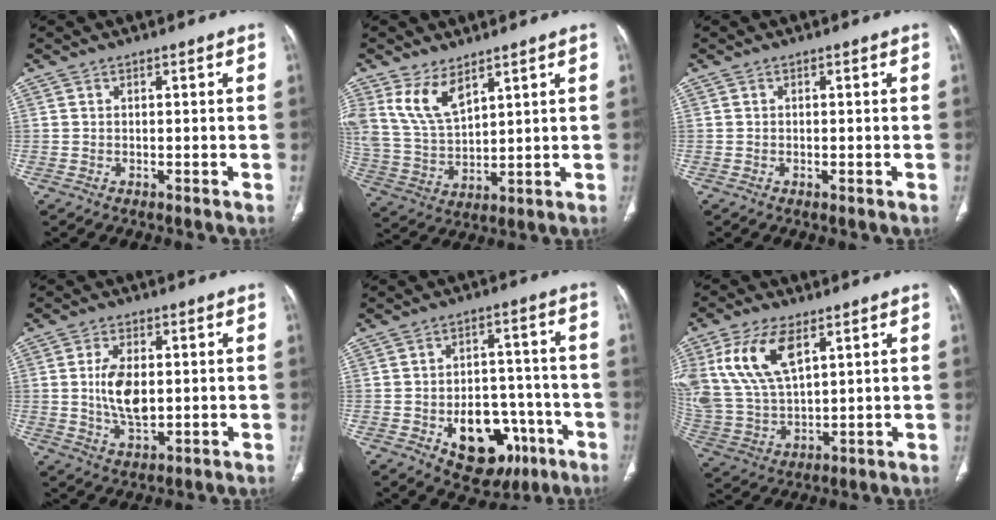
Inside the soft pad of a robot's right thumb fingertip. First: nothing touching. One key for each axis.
{"total": 9.7, "fx": 5.8, "fy": 4.7, "fz": 6.2, "tx": -0.113, "ty": -0.025, "tz": 0.131}
{"total": 0.6, "fx": -0.2, "fy": 0.2, "fz": 0.5, "tx": -0.010, "ty": -0.002, "tz": -0.003}
{"total": 8.4, "fx": 0.5, "fy": 4.5, "fz": 7.0, "tx": -0.129, "ty": -0.007, "tz": 0.015}
{"total": 15.3, "fx": -6.2, "fy": 10.1, "fz": 9.7, "tx": -0.090, "ty": 0.041, "tz": -0.075}
{"total": 15.6, "fx": 6.8, "fy": 8.0, "fz": 11.5, "tx": -0.231, "ty": -0.016, "tz": 0.144}